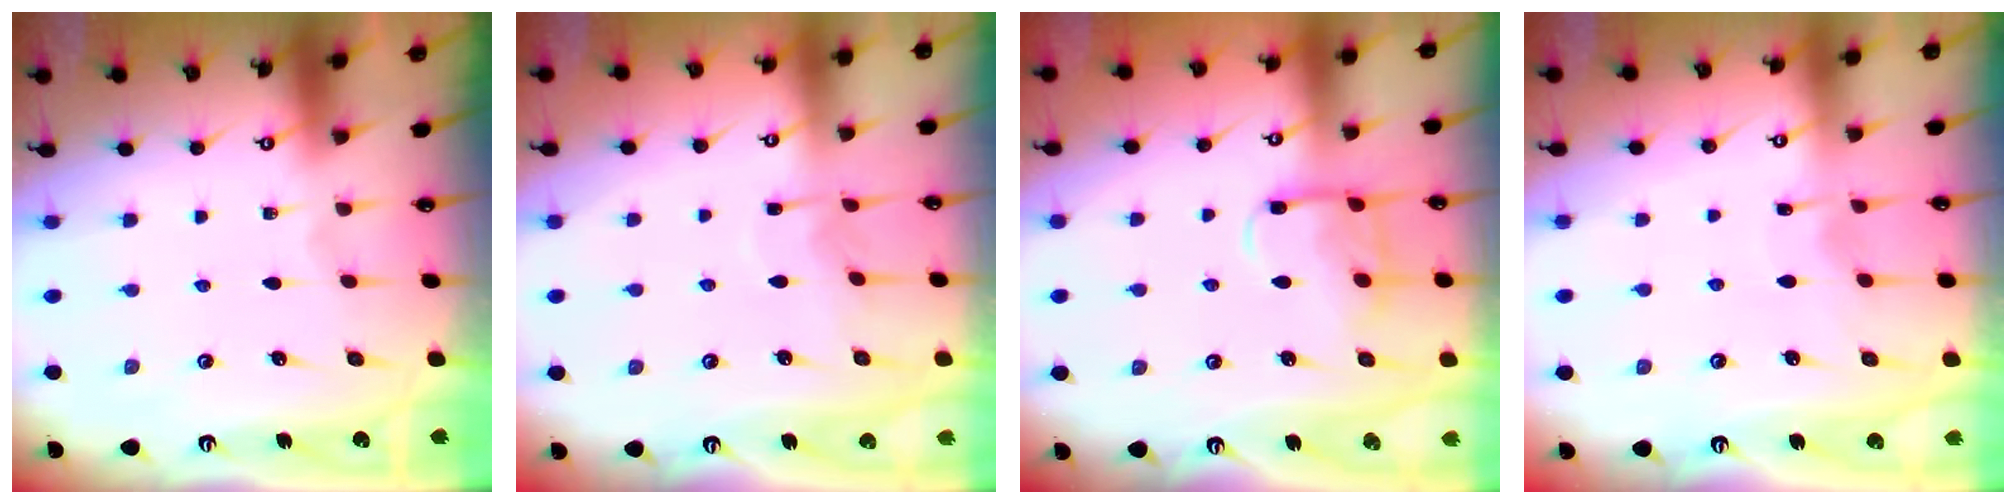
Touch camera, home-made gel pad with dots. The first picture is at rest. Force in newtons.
{"total": 5.0, "press": 5.0, "slide": 0.5}
{"total": 10.7, "press": 10.6, "slide": 1.2}
{"total": 3.4, "press": 3.4, "slide": 0.4}